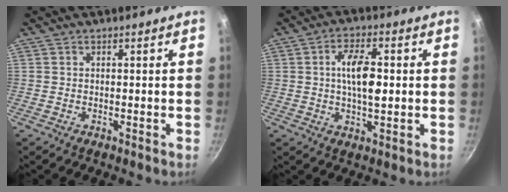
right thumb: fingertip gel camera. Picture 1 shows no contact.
{"total": 8.6, "force": [0.8, 3.7, 7.7], "torque": [-0.129, 0.002, 0.011]}